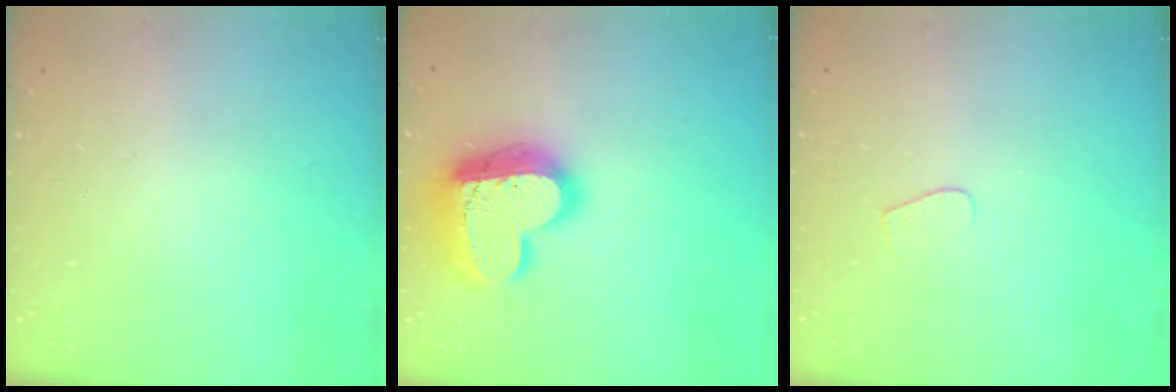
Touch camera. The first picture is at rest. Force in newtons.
{"total": 21.7, "press": 21.6, "slide": 1.9}
{"total": 3.4, "press": 3.4, "slide": 0.3}